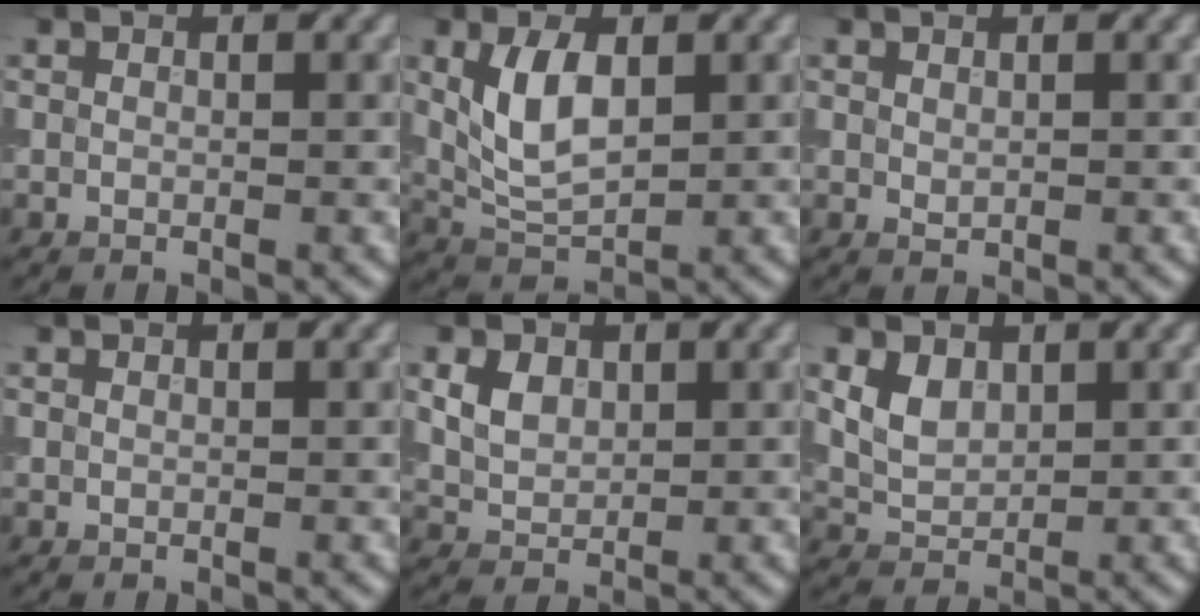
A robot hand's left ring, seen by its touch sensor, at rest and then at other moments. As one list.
[{"total": 4.7, "force": [0.8, 2.5, 4.0], "torque": [-0.091, 0.007, 0.026]}, {"total": 0.7, "force": [0.2, 0.5, 0.4], "torque": [-0.008, 0.005, 0.011]}, {"total": 0.0}, {"total": 3.8, "force": [1.6, 2.6, 2.2], "torque": [-0.059, 0.013, 0.035]}, {"total": 2.6, "force": [0.9, 1.8, 1.6], "torque": [-0.039, 0.003, 0.025]}]